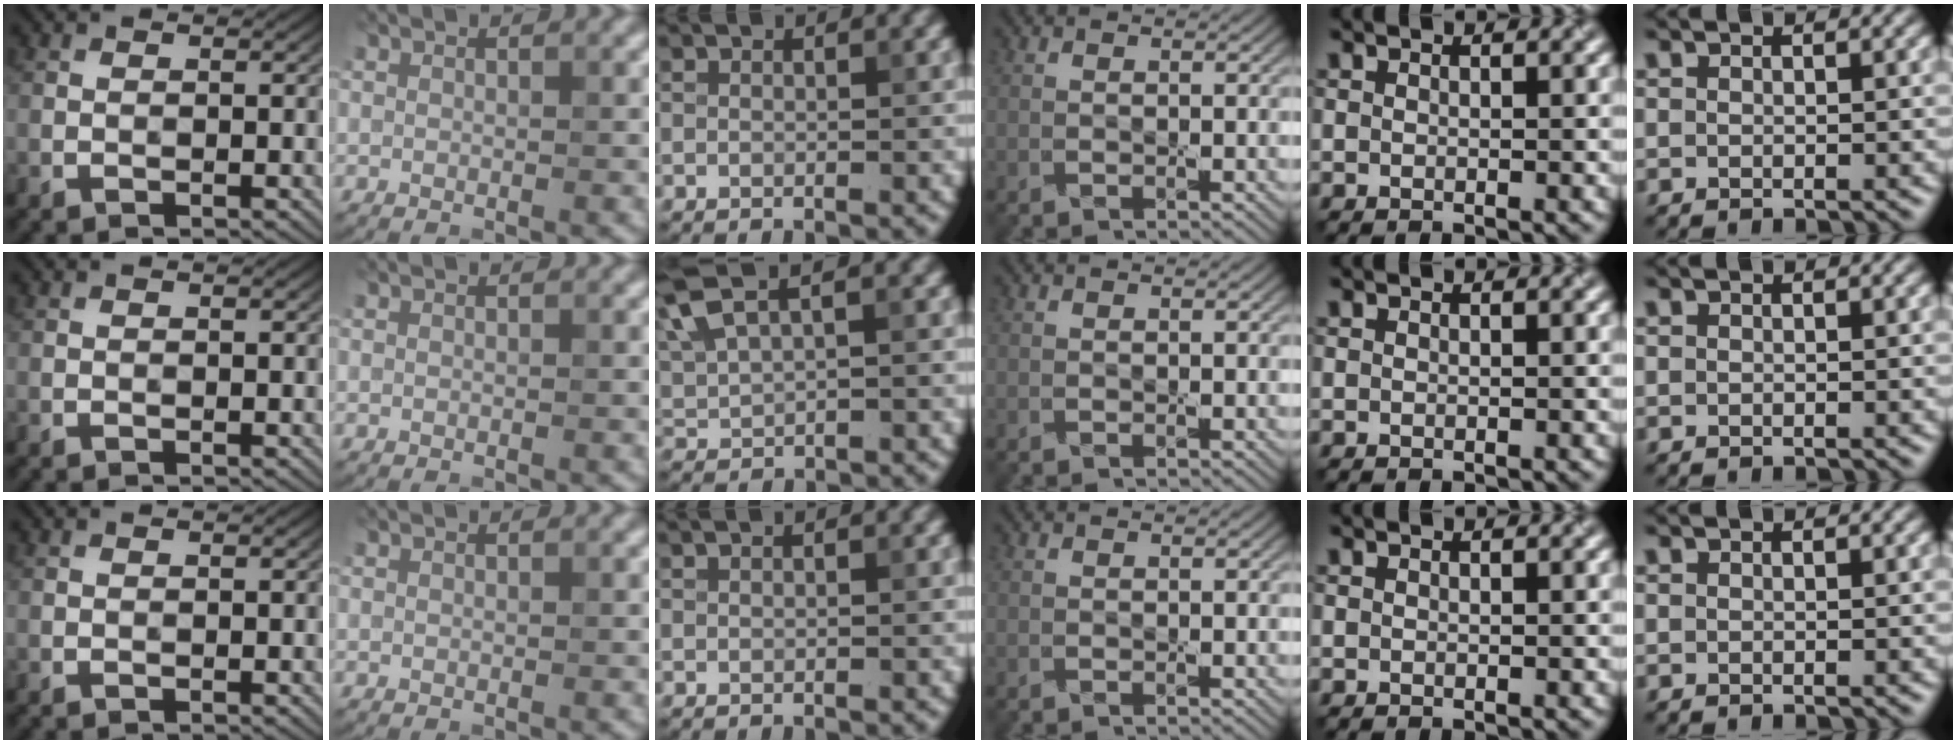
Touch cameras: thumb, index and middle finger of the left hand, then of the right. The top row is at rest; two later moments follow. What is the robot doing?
{"motion": "press", "object": "keyboard"}